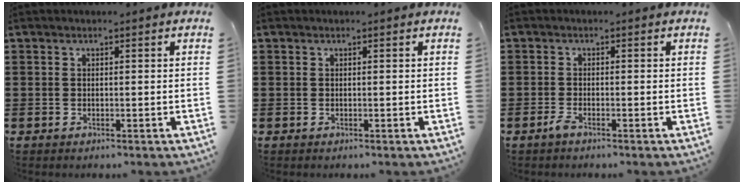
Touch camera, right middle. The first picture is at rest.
{"total": 0.0}
{"total": 1.4, "force": [-0.9, 0.2, 1.1], "torque": [-0.027, -0.005, -0.018]}